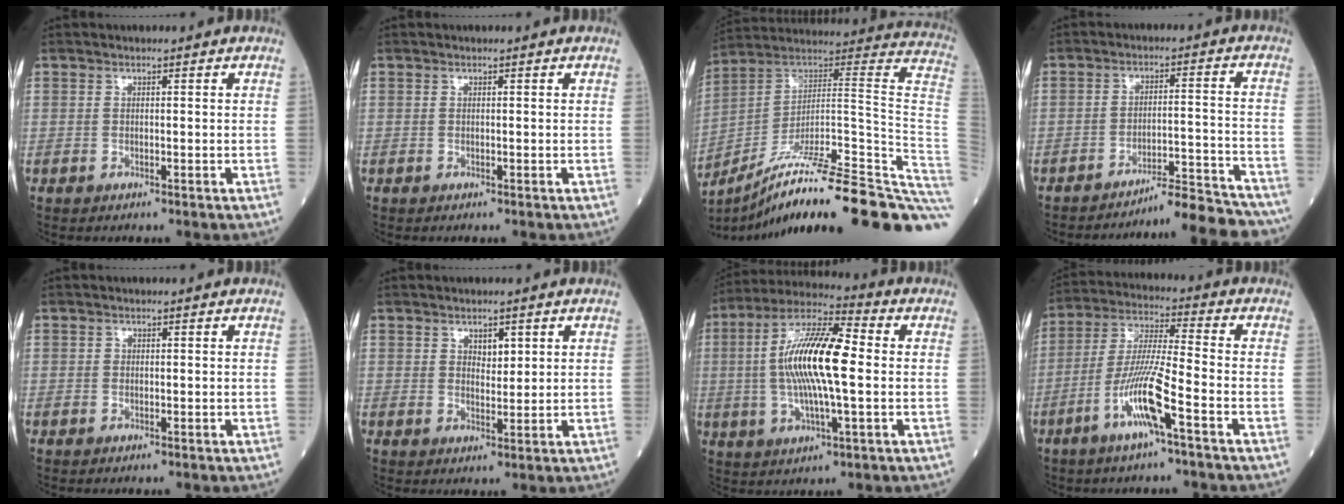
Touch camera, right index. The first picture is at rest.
{"total": 0.0}
{"total": 33.1, "force": [-23.2, 0.4, 23.6], "torque": [-0.199, 0.008, -0.342]}
{"total": 11.4, "force": [-11.2, -0.7, 2.0], "torque": [-0.004, 0.021, -0.161]}
{"total": 0.0}
{"total": 2.5, "force": [1.3, 1.3, 1.7], "torque": [-0.024, -0.003, 0.022]}
{"total": 14.8, "force": [0.3, 2.9, 14.6], "torque": [-0.287, 0.014, -0.002]}
{"total": 10.3, "force": [-4.9, -0.1, 9.0], "torque": [-0.181, -0.003, -0.097]}